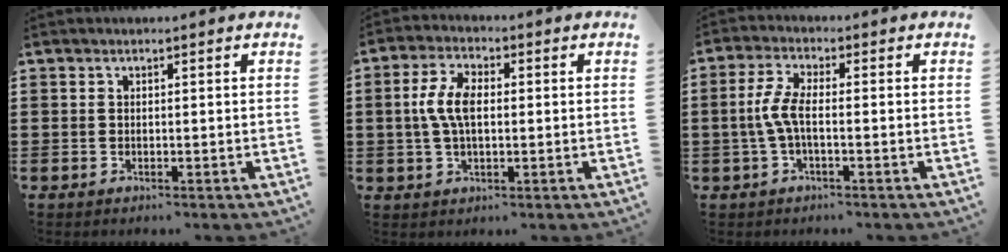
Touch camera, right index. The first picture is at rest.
{"total": 6.3, "force": [0.3, 3.1, 5.5], "torque": [-0.127, 0.005, -0.004]}
{"total": 4.6, "force": [-0.8, 1.5, 4.3], "torque": [-0.113, -0.008, -0.026]}